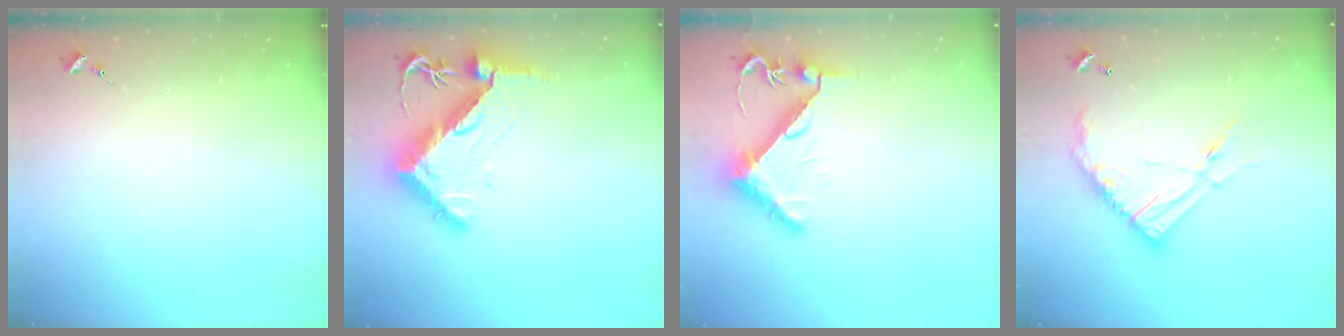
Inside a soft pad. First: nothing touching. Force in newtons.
{"total": 11.4, "press": 11.4, "slide": 1.2}
{"total": 8.9, "press": 8.9, "slide": 0.3}
{"total": 15.8, "press": 15.7, "slide": 1.4}